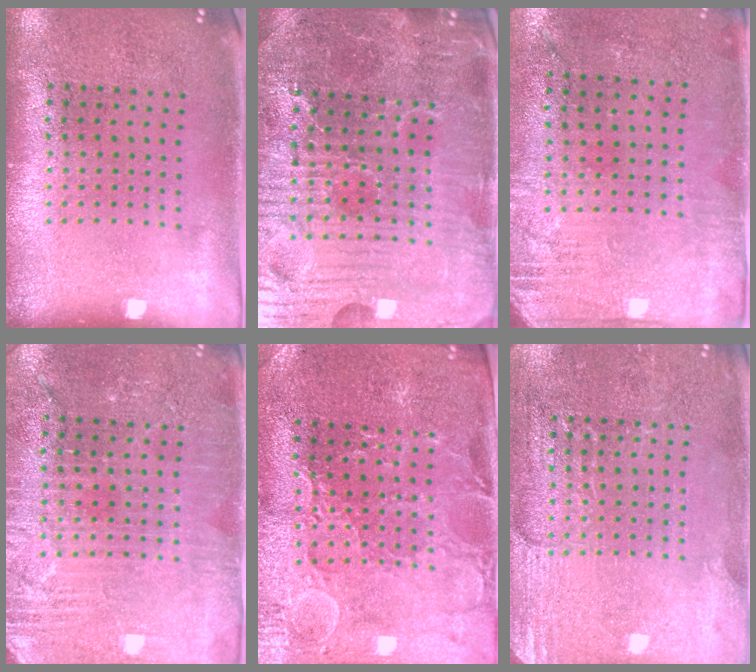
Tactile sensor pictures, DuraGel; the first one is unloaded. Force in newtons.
{"total": 5.1, "press": 5.0, "slide": 1.1}
{"total": 2.8, "press": 2.4, "slide": 1.5}
{"total": 3.3, "press": 3.2, "slide": 0.6}
{"total": 1.6, "press": 1.5, "slide": 0.5}
{"total": 2.9, "press": 2.8, "slide": 0.2}